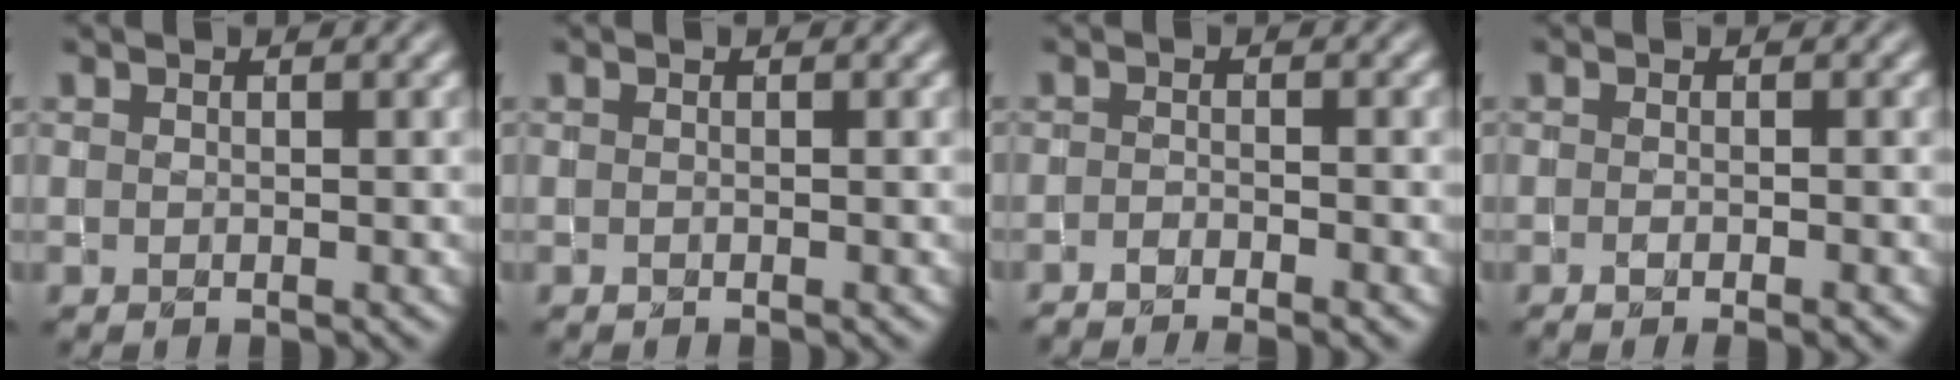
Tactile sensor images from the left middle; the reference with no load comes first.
{"total": 0.0}
{"total": 3.0, "force": [-2.4, 0.5, 1.8], "torque": [-0.033, 0.002, -0.043]}
{"total": 2.4, "force": [-1.0, 0.8, 2.0], "torque": [-0.025, -0.004, -0.013]}